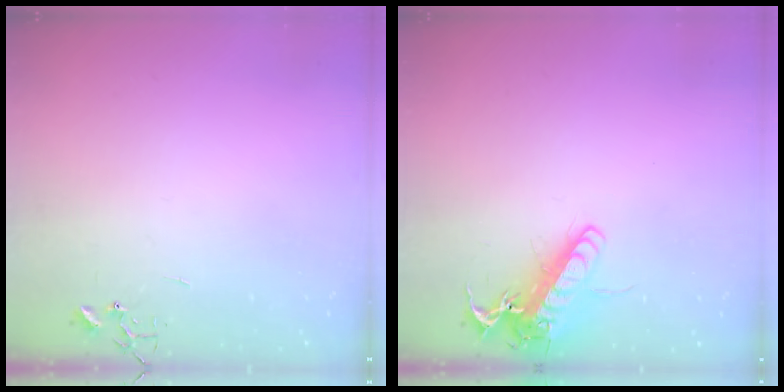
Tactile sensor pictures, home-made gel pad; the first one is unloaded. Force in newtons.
{"total": 16.5, "press": 16.3, "slide": 2.7}